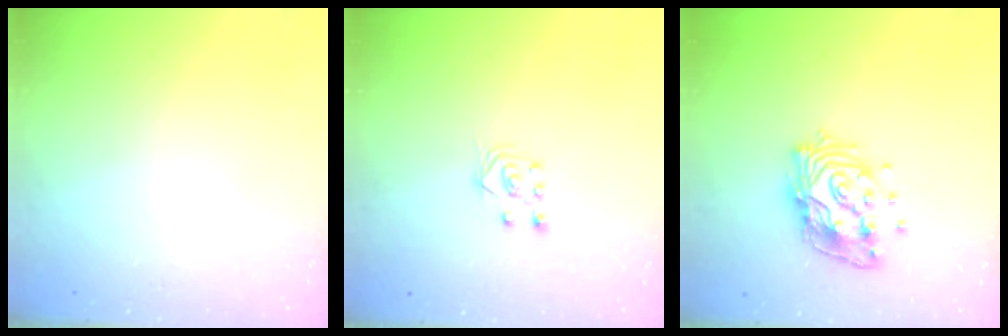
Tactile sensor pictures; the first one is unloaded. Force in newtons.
{"total": 4.3, "press": 4.3, "slide": 0.6}
{"total": 13.3, "press": 13.2, "slide": 1.5}